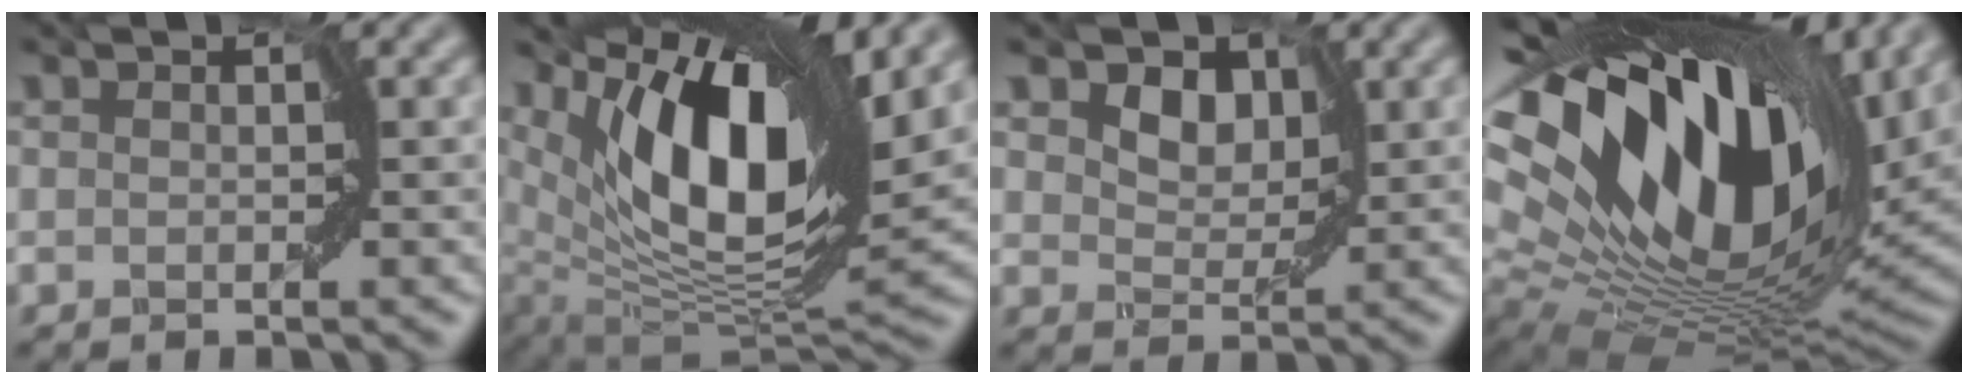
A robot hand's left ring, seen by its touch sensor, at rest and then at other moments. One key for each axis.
{"total": 13.1, "fx": 6.3, "fy": 4.4, "fz": 10.6, "tx": -0.177, "ty": 0.003, "tz": 0.112}
{"total": 5.2, "fx": 2.8, "fy": 3.3, "fz": 2.8, "tx": -0.049, "ty": 0.004, "tz": 0.032}
{"total": 19.7, "fx": 9.0, "fy": 10.1, "fz": 14.3, "tx": -0.283, "ty": 0.024, "tz": 0.155}